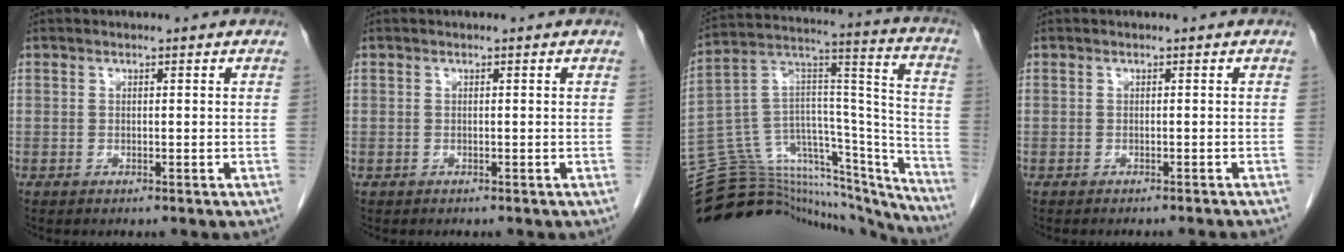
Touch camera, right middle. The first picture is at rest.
{"total": 0.0}
{"total": 35.9, "force": [-32.8, 8.3, 12.1], "torque": [-0.149, 0.022, -0.468]}
{"total": 4.0, "force": [-3.8, -0.3, 1.3], "torque": [-0.014, -0.013, -0.044]}